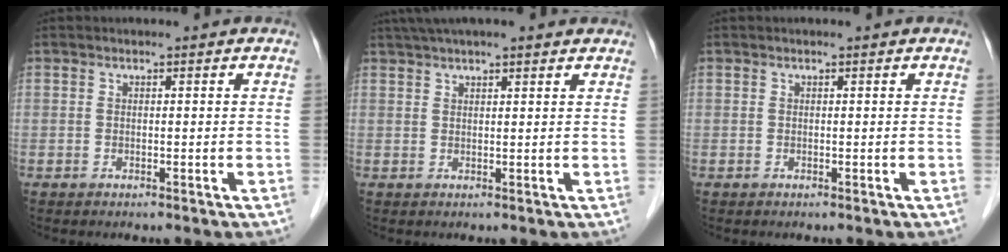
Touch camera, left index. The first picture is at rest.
{"total": 9.7, "force": [8.1, 1.2, 5.2], "torque": [-0.085, 0.046, 0.113]}
{"total": 0.0}